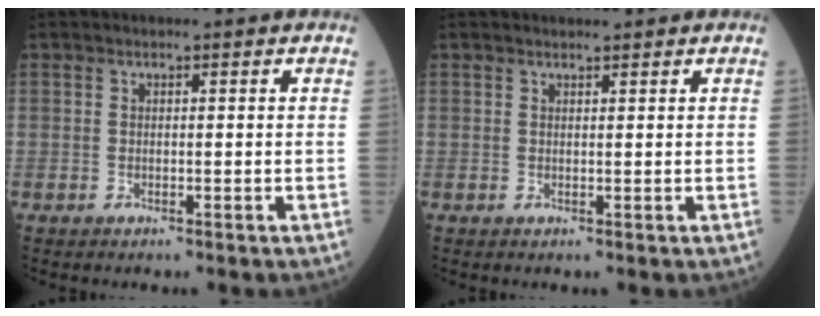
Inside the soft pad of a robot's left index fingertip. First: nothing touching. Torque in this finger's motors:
{"motor_torque": [0.37, -0.45, 0.01, 0.01]}